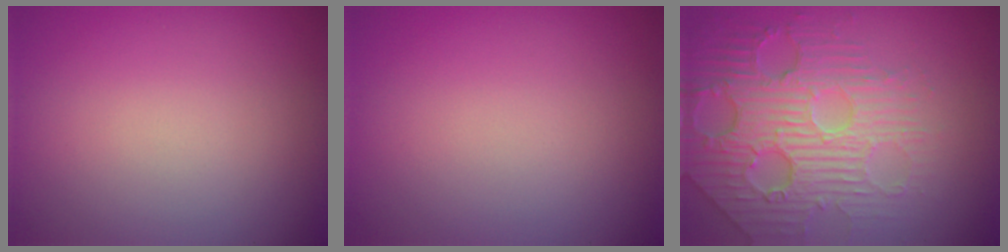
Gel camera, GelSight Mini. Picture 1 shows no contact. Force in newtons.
{"total": 0.0}
{"total": 6.1, "press": 4.9, "slide": 3.7}